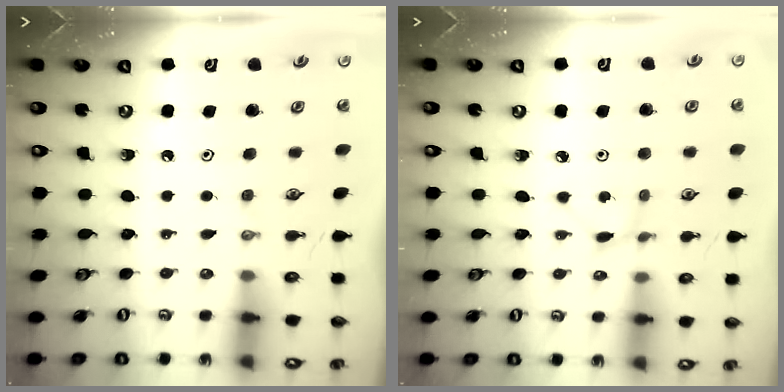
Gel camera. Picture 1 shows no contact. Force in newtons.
{"total": 1.3, "press": 1.3, "slide": 0.1}